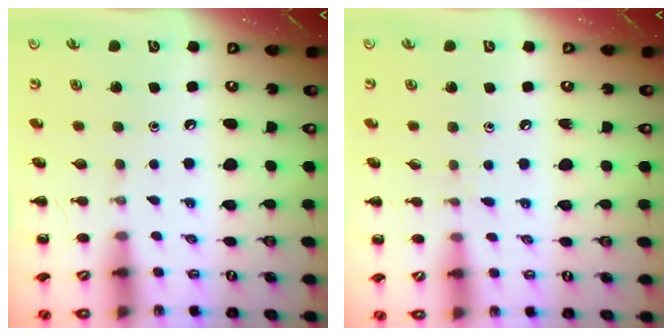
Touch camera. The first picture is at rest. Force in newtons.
{"total": 3.7, "press": 3.4, "slide": 1.5}